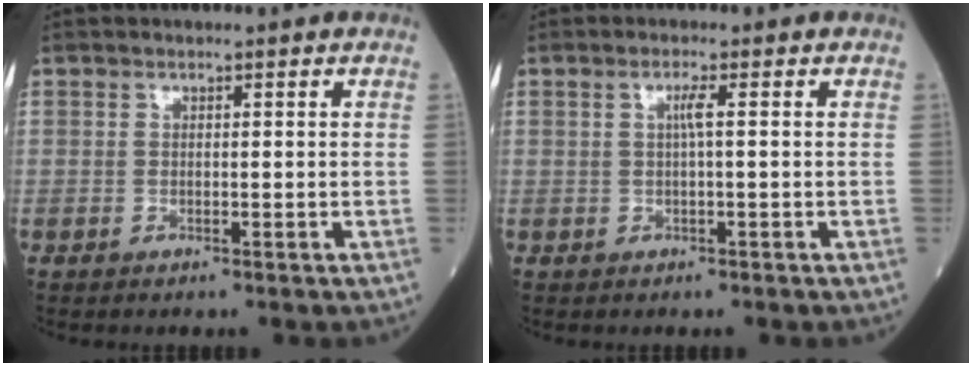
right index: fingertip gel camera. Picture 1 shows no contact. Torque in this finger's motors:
{"motor_torque": [0.32, 0.04, 0.09, 0.01]}